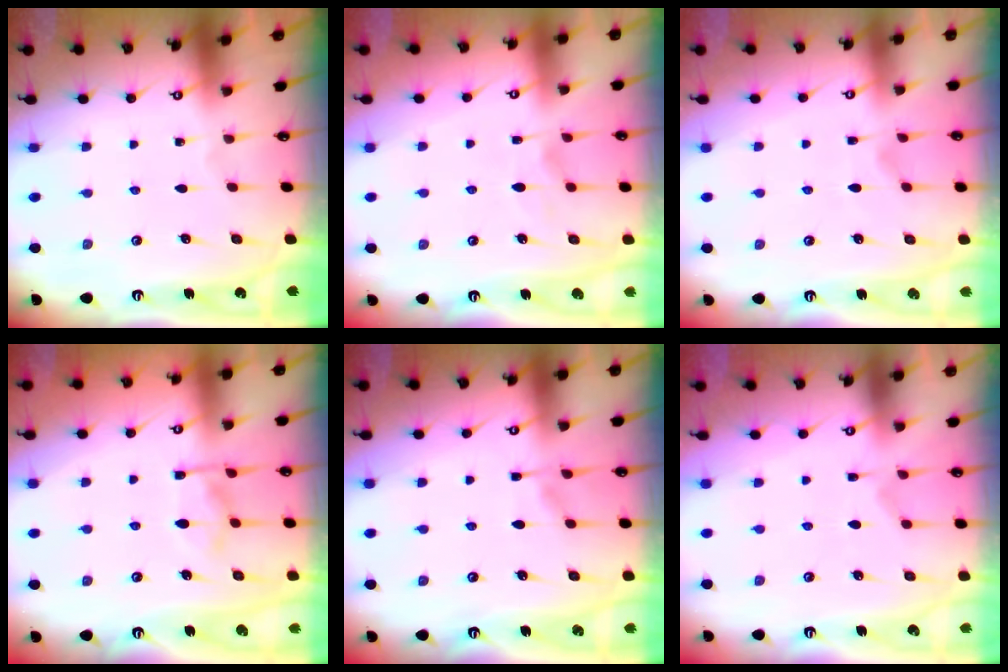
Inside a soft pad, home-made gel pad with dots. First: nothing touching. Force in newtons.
{"total": 2.3, "press": 2.0, "slide": 1.2}
{"total": 3.9, "press": 3.7, "slide": 1.3}
{"total": 5.6, "press": 5.4, "slide": 1.5}
{"total": 5.5, "press": 5.5, "slide": 0.6}
{"total": 6.3, "press": 6.2, "slide": 1.3}